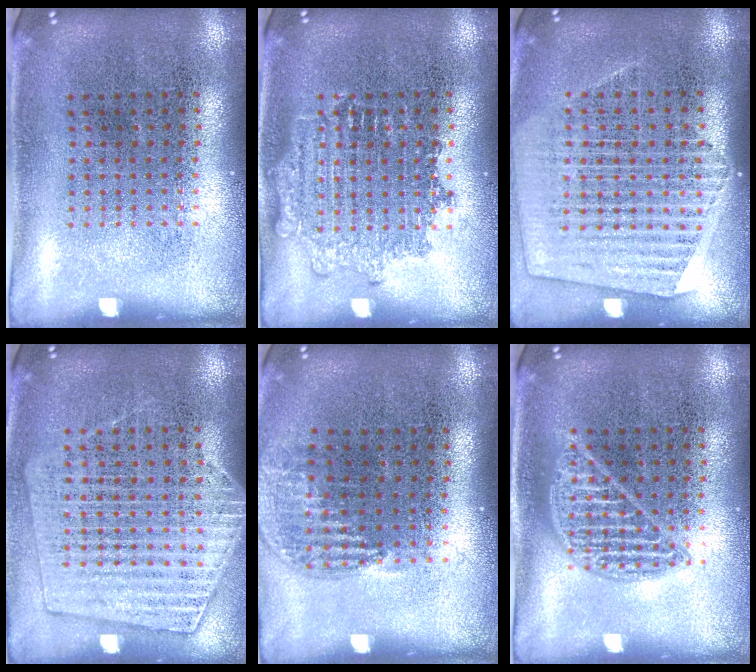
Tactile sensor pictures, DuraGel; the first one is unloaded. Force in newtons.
{"total": 2.2, "press": 2.2, "slide": 0.5}
{"total": 1.6, "press": 1.4, "slide": 0.6}
{"total": 1.3, "press": 1.2, "slide": 0.5}
{"total": 1.0, "press": 0.9, "slide": 0.5}
{"total": 1.1, "press": 1.0, "slide": 0.2}